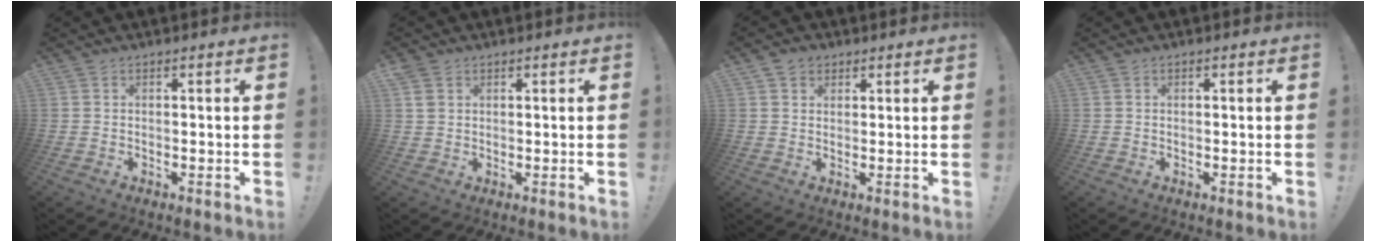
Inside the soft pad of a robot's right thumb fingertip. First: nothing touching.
{"total": 3.3, "force": [1.9, 2.5, 1.1], "torque": [-0.018, -0.003, 0.036]}
{"total": 3.4, "force": [2.1, 2.6, 0.9], "torque": [-0.008, -0.008, 0.037]}
{"total": 0.0}